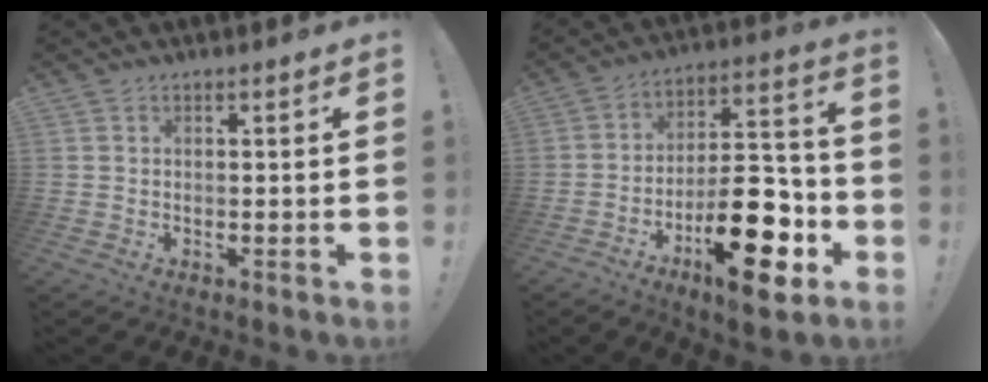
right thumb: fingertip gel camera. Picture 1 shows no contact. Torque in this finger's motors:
{"motor_torque": [2.52, 2.50, 1.56, -1.21, 0.18]}